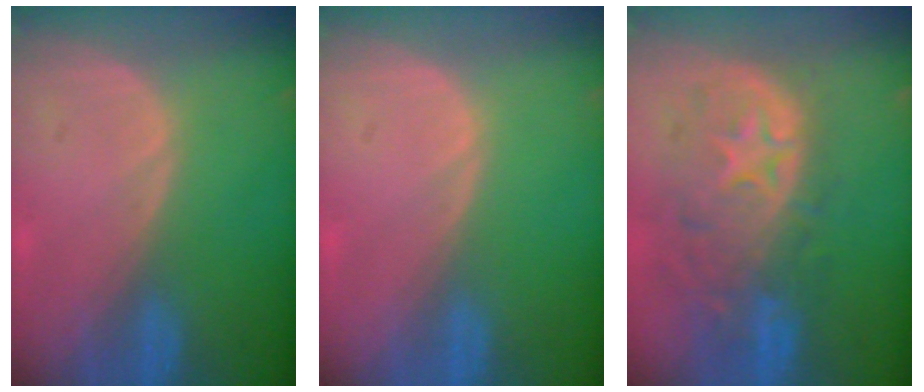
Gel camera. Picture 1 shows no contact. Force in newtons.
{"total": 0.0}
{"total": 11.1, "press": 9.8, "slide": 5.2}